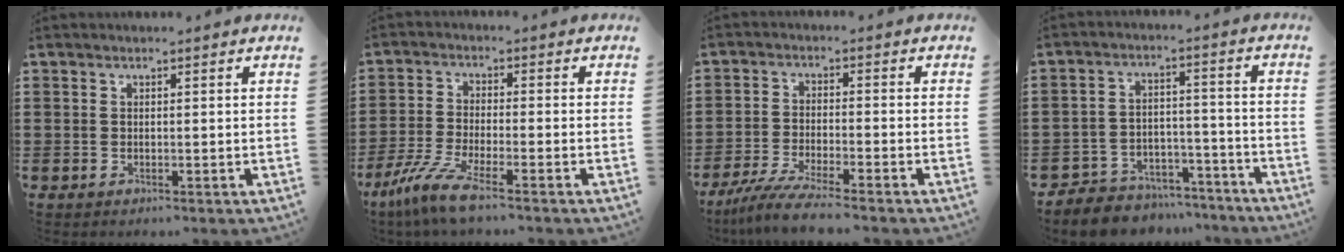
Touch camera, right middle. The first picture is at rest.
{"total": 6.9, "force": [-4.9, 0.5, 4.9], "torque": [-0.127, -0.023, -0.101]}
{"total": 5.6, "force": [-5.0, -0.3, 2.6], "torque": [-0.070, -0.023, -0.100]}
{"total": 6.4, "force": [-6.1, 2.0, 0.2], "torque": [0.000, 0.024, -0.122]}